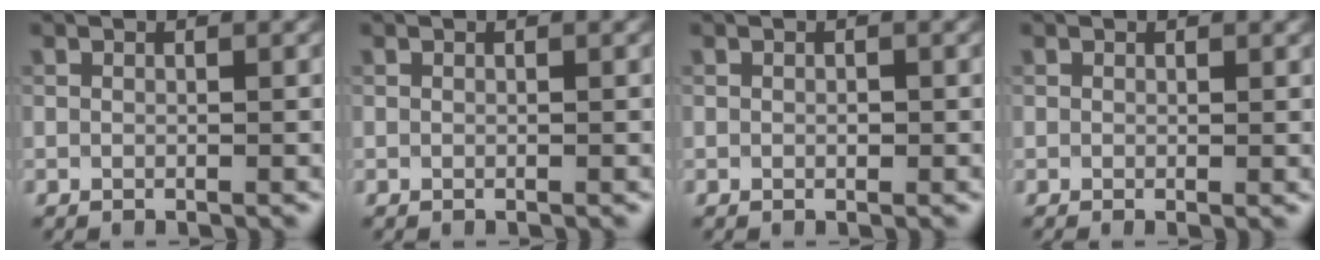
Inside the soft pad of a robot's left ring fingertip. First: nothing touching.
{"total": 0.0}
{"total": 0.5, "force": [0.0, 0.3, 0.4], "torque": [-0.004, -0.001, 0.000]}
{"total": 0.7, "force": [0.3, 0.5, 0.5], "torque": [-0.005, -0.003, 0.002]}